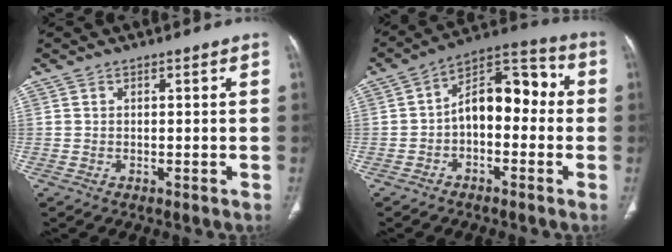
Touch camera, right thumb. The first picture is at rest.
{"total": 12.0, "force": [-0.9, 7.2, 9.6], "torque": [-0.112, 0.049, -0.029]}